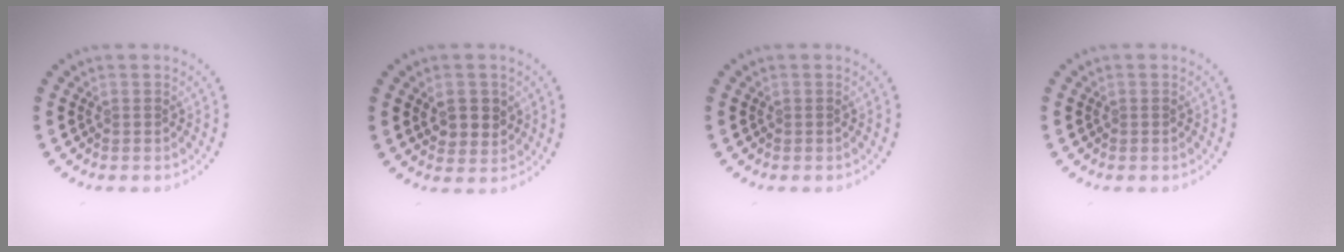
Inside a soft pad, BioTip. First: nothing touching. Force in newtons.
{"total": 2.8, "press": 2.7, "slide": 0.8}
{"total": 0.0}
{"total": 0.0}